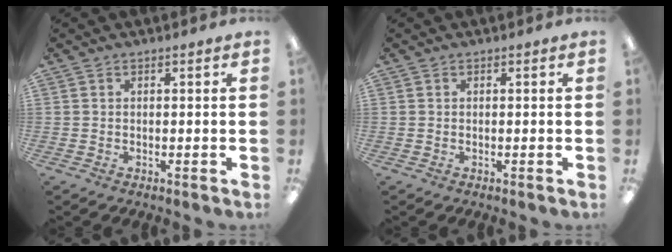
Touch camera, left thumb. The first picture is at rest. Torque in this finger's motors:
{"motor_torque": [0.00, 0.00, 0.01, 0.00, -0.01]}